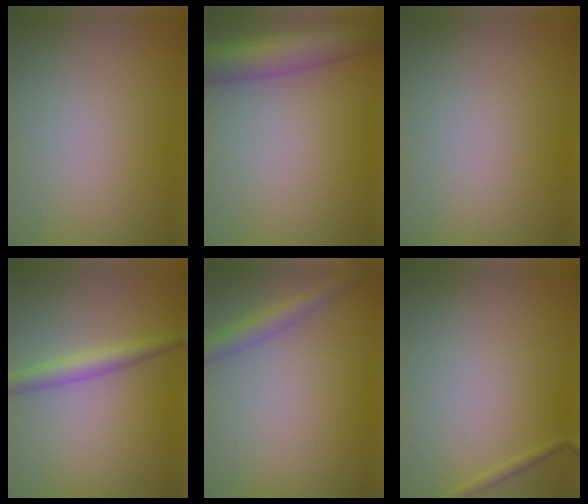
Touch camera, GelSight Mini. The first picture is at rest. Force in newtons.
{"total": 7.8, "press": 7.8, "slide": 0.4}
{"total": 0.0}
{"total": 2.6, "press": 2.6, "slide": 0.1}
{"total": 2.8, "press": 2.8, "slide": 0.1}
{"total": 0.6, "press": 0.6, "slide": 0.1}